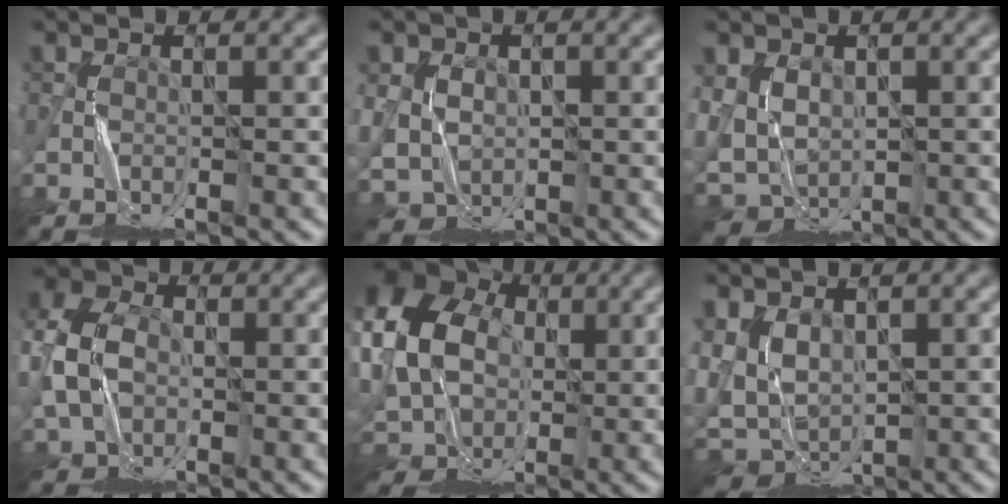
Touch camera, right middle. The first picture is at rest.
{"total": 2.6, "force": [0.7, 2.4, 0.7], "torque": [-0.017, -0.008, 0.025]}
{"total": 5.0, "force": [0.6, 4.2, 2.6], "torque": [-0.062, -0.012, 0.032]}
{"total": 7.3, "force": [0.4, 5.7, 4.6], "torque": [-0.133, 0.010, 0.006]}
{"total": 12.0, "force": [2.2, 9.5, 7.1], "torque": [-0.160, 0.013, 0.028]}
{"total": 3.8, "force": [0.1, 3.0, 2.4], "torque": [-0.047, -0.011, 0.004]}